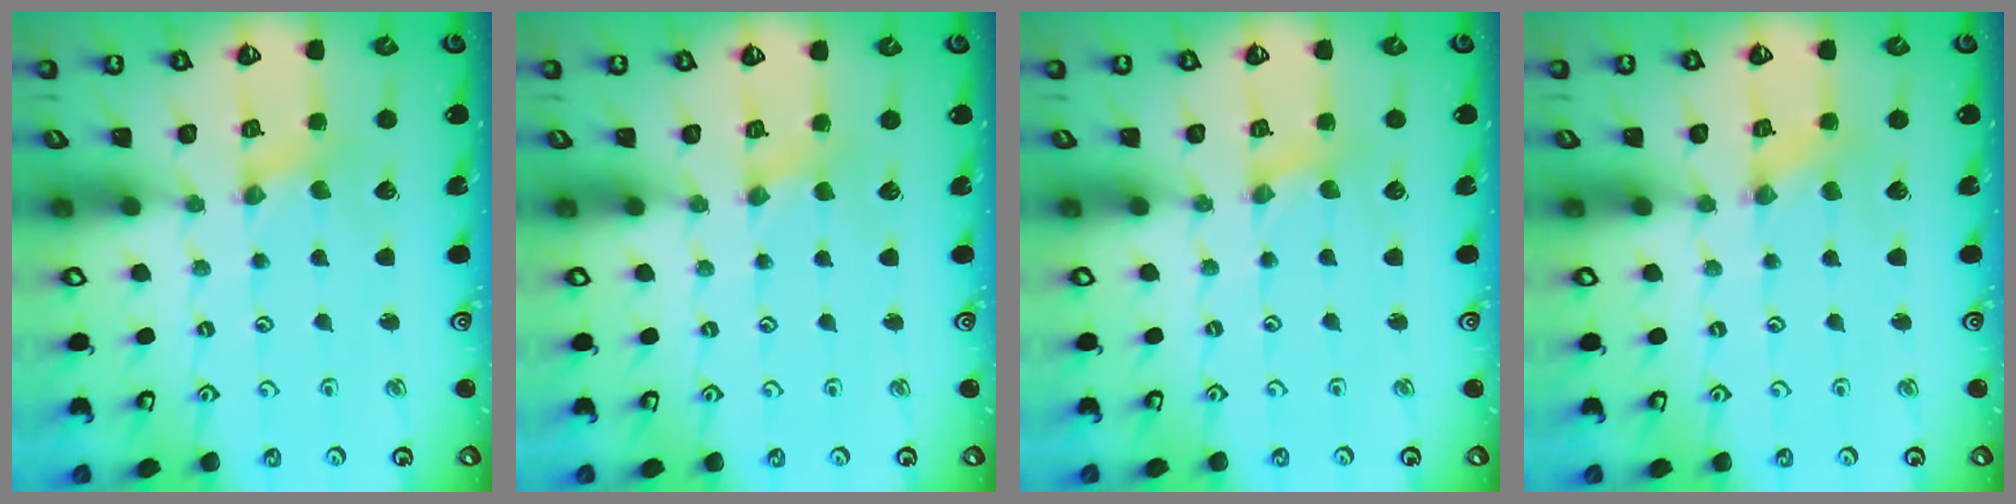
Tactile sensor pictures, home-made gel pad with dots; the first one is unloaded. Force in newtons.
{"total": 1.6, "press": 1.5, "slide": 0.3}
{"total": 0.5, "press": 0.5, "slide": 0.1}
{"total": 0.8, "press": 0.8, "slide": 0.3}